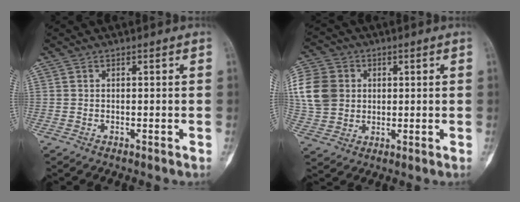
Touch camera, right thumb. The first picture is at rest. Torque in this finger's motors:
{"motor_torque": [0.16, 0.14, 0.48, -0.29, 0.05]}